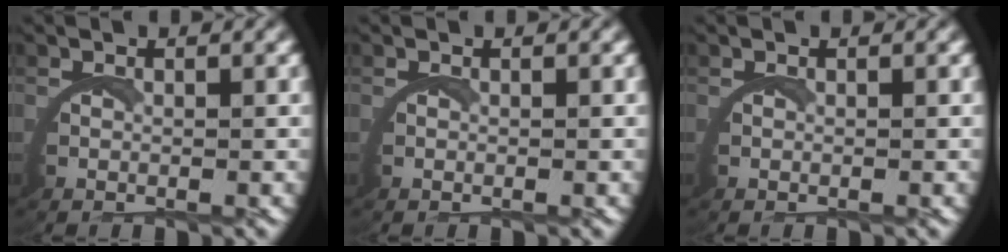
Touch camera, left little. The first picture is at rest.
{"total": 0.0}
{"total": 0.0}